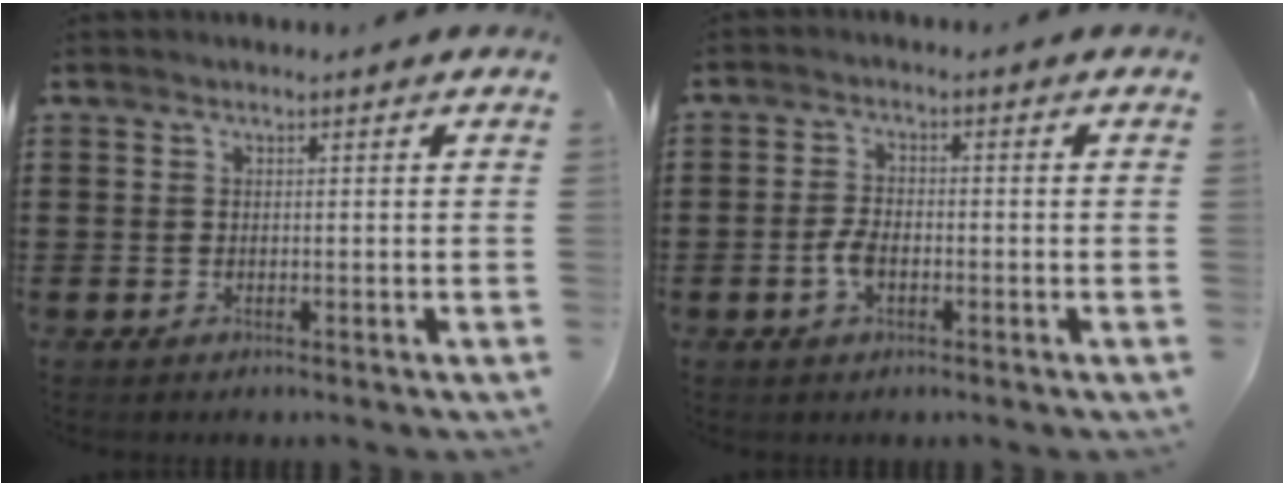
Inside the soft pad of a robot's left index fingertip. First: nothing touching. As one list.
[{"total": 3.5, "force": [-1.1, 1.9, 2.8], "torque": [-0.072, -0.004, -0.024]}]